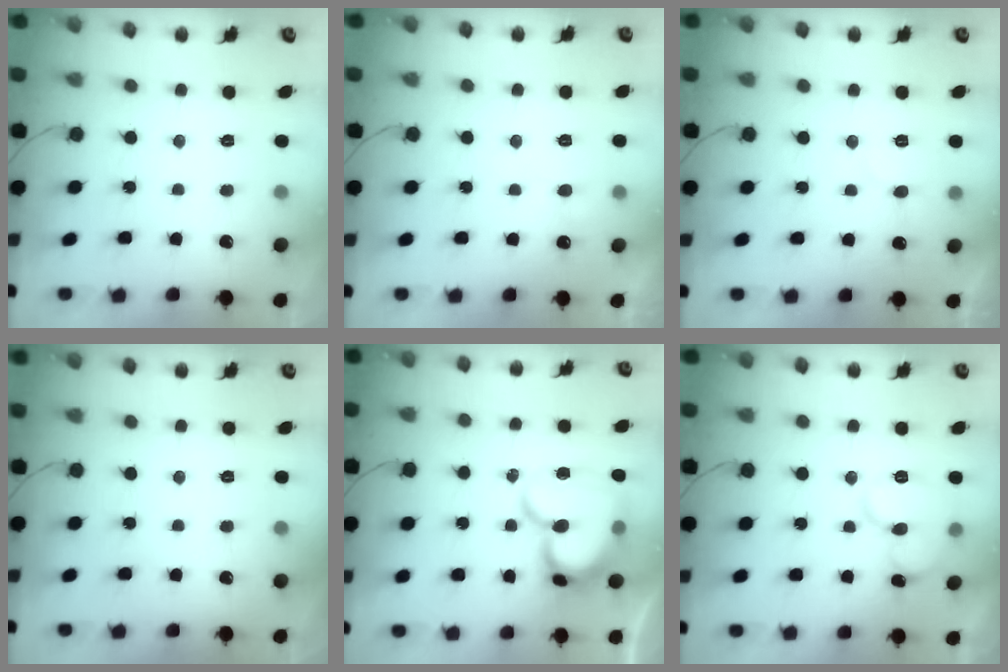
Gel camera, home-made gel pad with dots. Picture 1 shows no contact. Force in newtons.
{"total": 3.9, "press": 3.9, "slide": 0.4}
{"total": 6.2, "press": 6.2, "slide": 0.4}
{"total": 0.0}
{"total": 17.1, "press": 17.0, "slide": 1.5}
{"total": 10.3, "press": 10.2, "slide": 1.3}